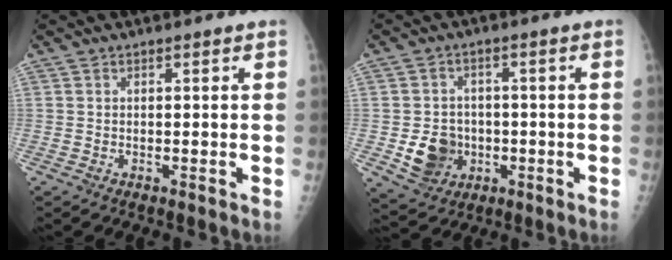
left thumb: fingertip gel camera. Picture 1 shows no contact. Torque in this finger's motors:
{"motor_torque": [0.61, 0.68, 0.29, -0.07, 0.01]}